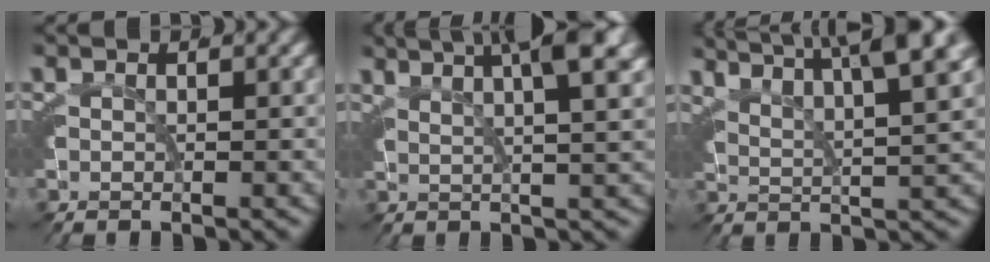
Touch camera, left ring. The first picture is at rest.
{"total": 8.8, "force": [5.7, 2.8, 6.1], "torque": [-0.065, 0.035, 0.075]}
{"total": 9.8, "force": [6.9, 4.1, 5.6], "torque": [-0.066, 0.040, 0.084]}